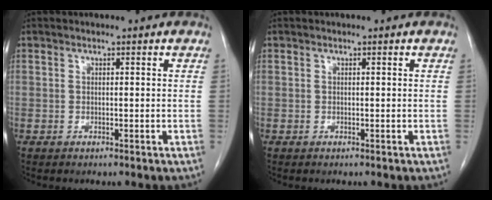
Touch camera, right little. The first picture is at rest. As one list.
[{"total": 0.0}]